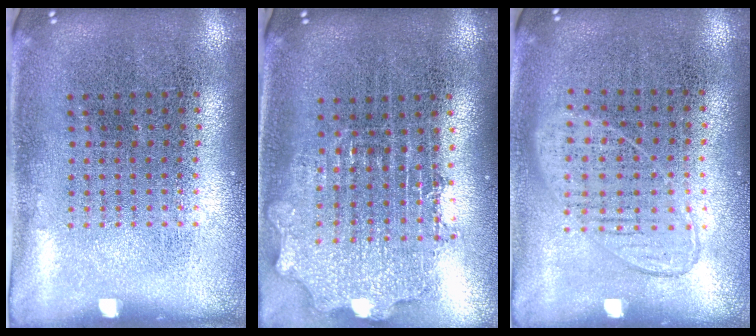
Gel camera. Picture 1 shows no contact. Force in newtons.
{"total": 1.9, "press": 1.5, "slide": 1.1}
{"total": 1.0, "press": 0.9, "slide": 0.4}